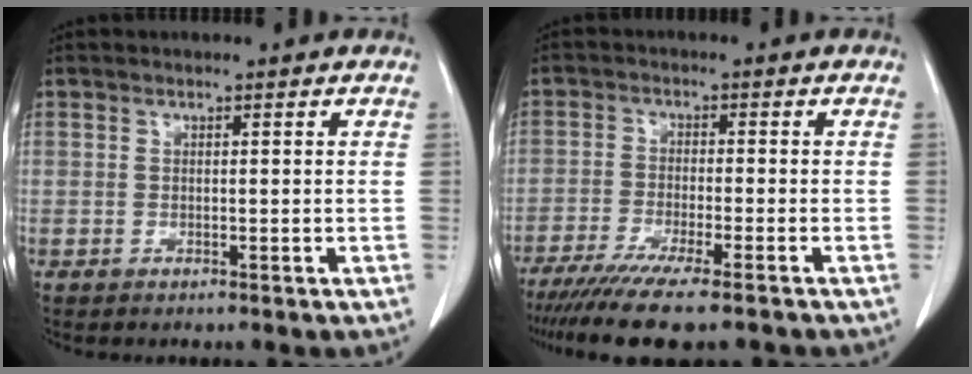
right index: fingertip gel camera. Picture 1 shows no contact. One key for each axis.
{"total": 11.5, "fx": -9.1, "fy": 0.5, "fz": 7.0, "tx": -0.104, "ty": -0.028, "tz": -0.144}